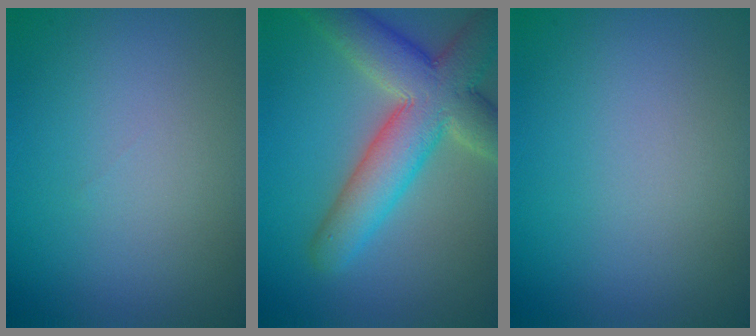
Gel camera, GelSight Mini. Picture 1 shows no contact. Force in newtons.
{"total": 8.8, "press": 8.8, "slide": 0.6}
{"total": 0.0}